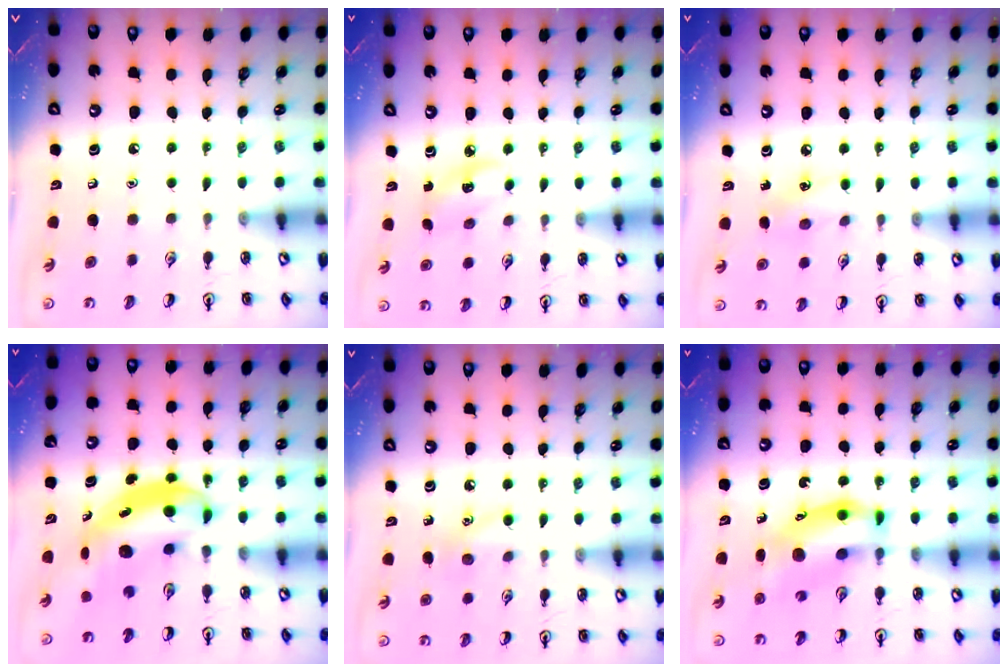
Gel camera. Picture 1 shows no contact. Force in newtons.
{"total": 2.9, "press": 2.8, "slide": 0.7}
{"total": 5.7, "press": 5.4, "slide": 1.9}
{"total": 5.7, "press": 5.4, "slide": 1.5}
{"total": 6.3, "press": 6.1, "slide": 1.6}
{"total": 10.9, "press": 10.6, "slide": 2.9}